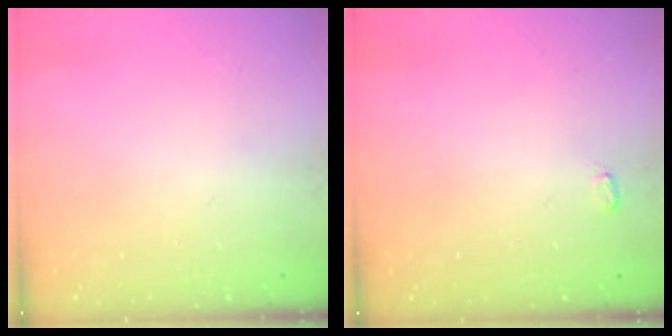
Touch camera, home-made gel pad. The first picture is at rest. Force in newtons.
{"total": 2.6, "press": 2.6, "slide": 0.3}